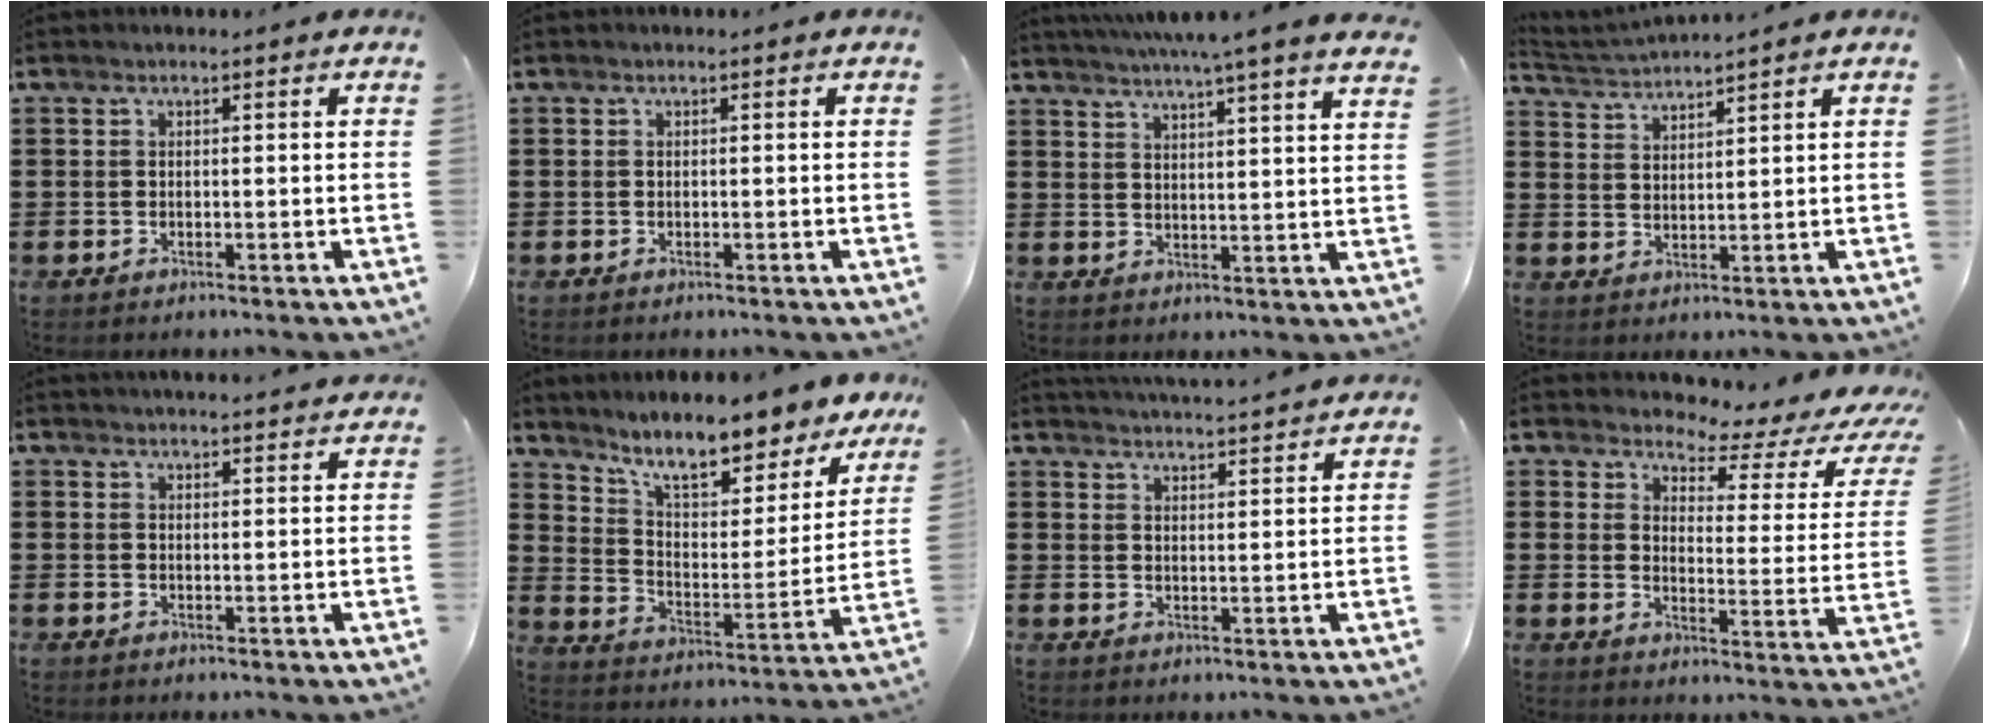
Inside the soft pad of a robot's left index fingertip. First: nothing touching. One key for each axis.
{"total": 0.0}
{"total": 5.6, "fx": 4.9, "fy": -1.4, "fz": 2.3, "tx": -0.062, "ty": -0.031, "tz": 0.083}
{"total": 2.9, "fx": 2.9, "fy": -0.7, "fz": -0.2, "tx": -0.008, "ty": -0.015, "tz": 0.053}
{"total": 2.3, "fx": 2.3, "fy": -0.1, "fz": -0.2, "tx": -0.003, "ty": -0.008, "tz": 0.045}
{"total": 10.2, "fx": 8.7, "fy": 1.7, "fz": 5.0, "tx": -0.109, "ty": -0.063, "tz": 0.147}
{"total": 3.7, "fx": 3.6, "fy": -0.8, "fz": 0.2, "tx": -0.015, "ty": -0.023, "tz": 0.064}
{"total": 4.2, "fx": 3.8, "fy": 0.7, "fz": 1.6, "tx": -0.042, "ty": -0.033, "tz": 0.057}